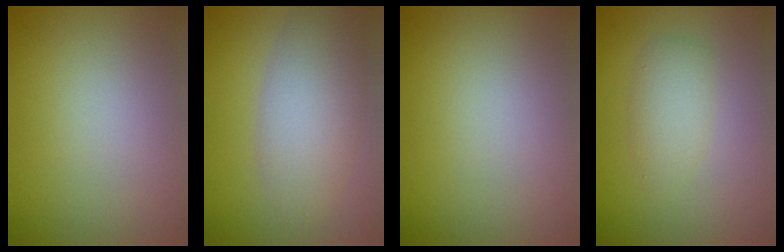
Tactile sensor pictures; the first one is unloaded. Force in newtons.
{"total": 5.2, "press": 5.2, "slide": 0.3}
{"total": 0.0}
{"total": 2.3, "press": 2.3, "slide": 0.1}